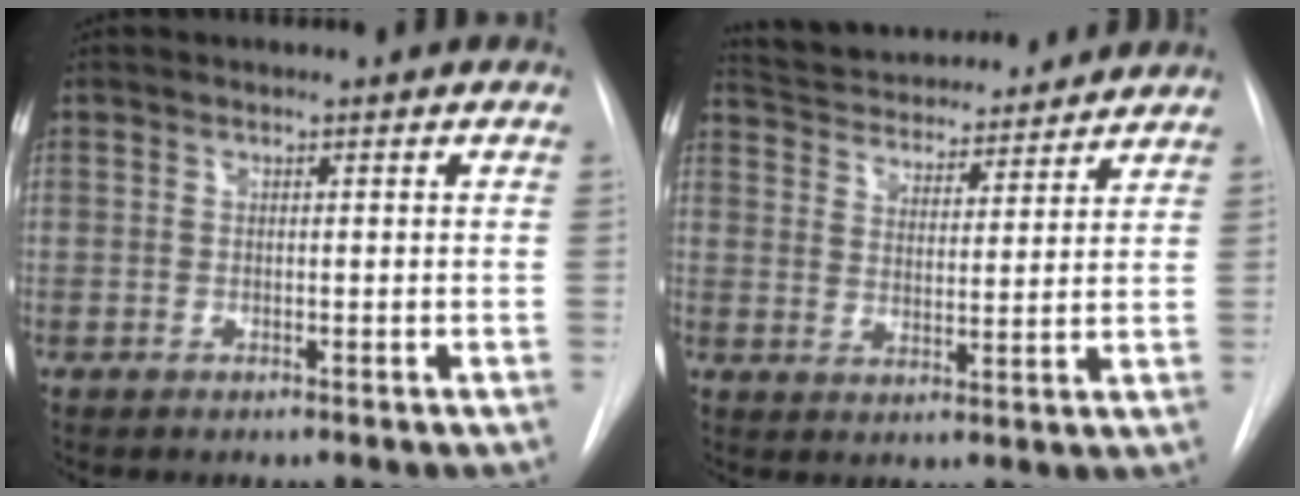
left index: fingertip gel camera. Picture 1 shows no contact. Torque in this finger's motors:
{"motor_torque": [-0.34, -0.80, 0.10, 0.06]}